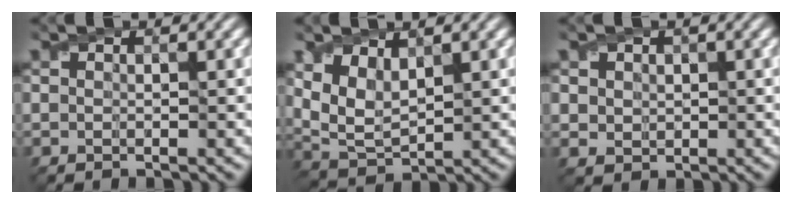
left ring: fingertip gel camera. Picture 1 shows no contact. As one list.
[{"total": 4.4, "force": [1.7, 2.4, 3.3], "torque": [-0.081, -0.007, 0.039]}, {"total": 2.0, "force": [0.8, 1.7, 0.7], "torque": [-0.021, -0.002, 0.025]}]